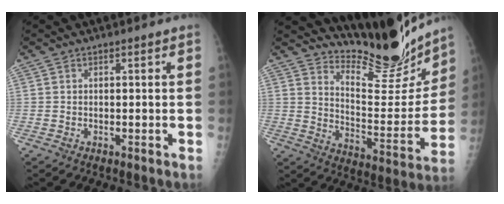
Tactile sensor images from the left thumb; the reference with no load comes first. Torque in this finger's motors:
{"motor_torque": [0.25, -0.16, 0.13, -0.25, -0.04]}